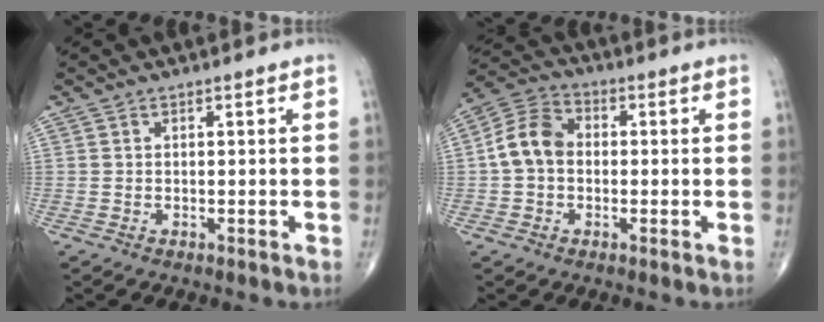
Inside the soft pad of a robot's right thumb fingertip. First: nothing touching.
{"total": 8.2, "force": [-0.3, 6.2, 5.4], "torque": [-0.094, 0.028, -0.018]}